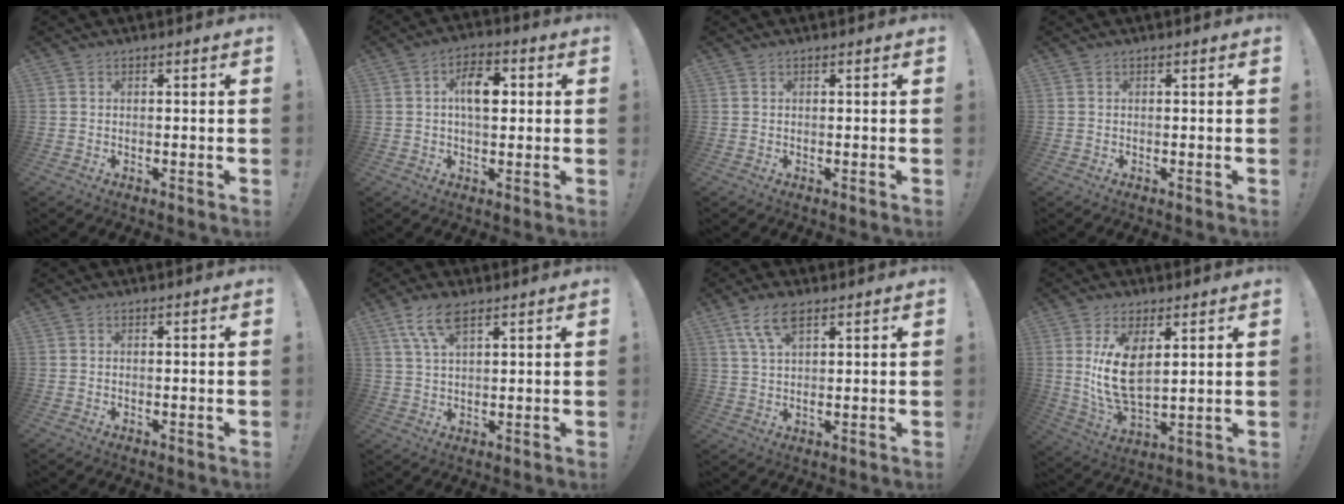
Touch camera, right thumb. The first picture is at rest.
{"total": 8.9, "force": [1.2, 5.2, 7.1], "torque": [-0.099, 0.007, 0.016]}
{"total": 0.0}
{"total": 0.0}
{"total": 0.0}
{"total": 8.0, "force": [4.7, 3.1, 5.7], "torque": [-0.108, -0.008, 0.089]}
{"total": 7.9, "force": [4.6, 3.3, 5.5], "torque": [-0.106, -0.006, 0.087]}
{"total": 12.7, "force": [3.8, 6.4, 10.3], "torque": [-0.193, -0.022, 0.069]}